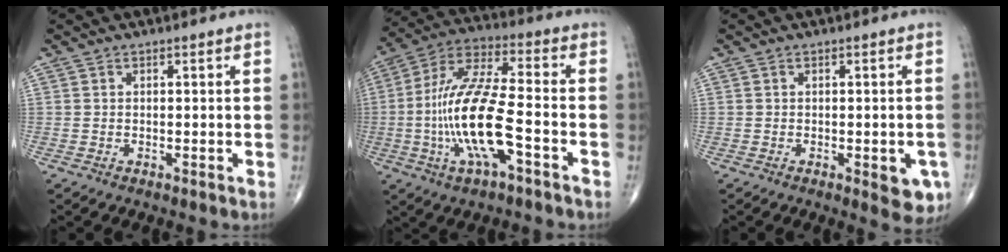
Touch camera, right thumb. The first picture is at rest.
{"total": 17.5, "force": [-4.4, 5.1, 16.2], "torque": [-0.339, 0.033, -0.081]}
{"total": 5.4, "force": [-1.8, 2.2, 4.5], "torque": [-0.032, -0.005, -0.018]}